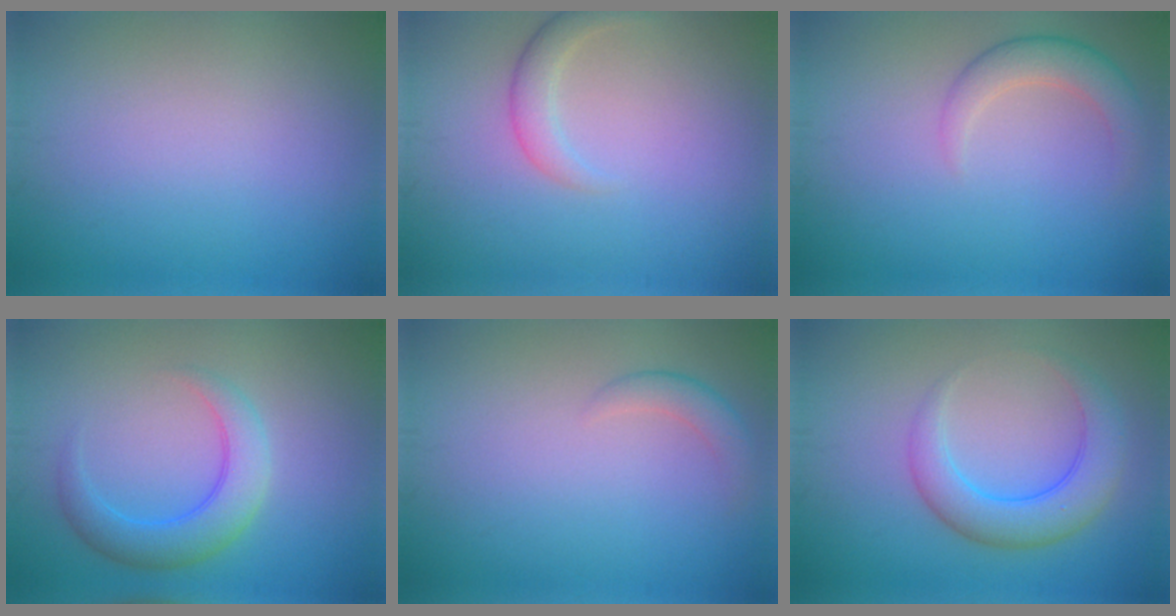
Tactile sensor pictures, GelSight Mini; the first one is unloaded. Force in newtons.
{"total": 2.0, "press": 2.0, "slide": 0.1}
{"total": 3.1, "press": 3.1, "slide": 0.3}
{"total": 4.2, "press": 4.2, "slide": 0.1}
{"total": 1.6, "press": 1.6, "slide": 0.1}
{"total": 4.7, "press": 4.7, "slide": 0.1}